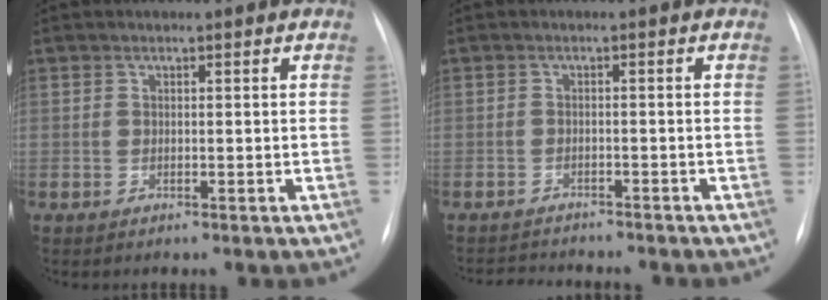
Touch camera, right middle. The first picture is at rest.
{"total": 6.6, "force": [-6.3, 1.2, 1.6], "torque": [-0.020, -0.005, -0.086]}